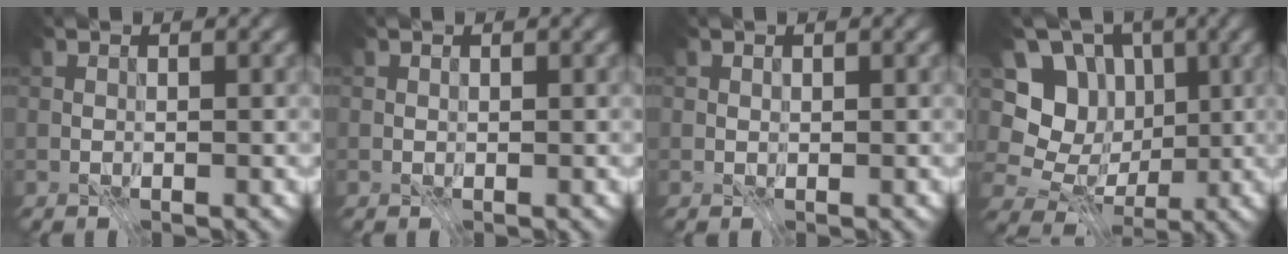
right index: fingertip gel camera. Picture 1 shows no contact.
{"total": 0.0}
{"total": 0.6, "force": [0.3, 0.5, 0.2], "torque": [-0.005, -0.002, 0.009]}
{"total": 9.4, "force": [0.6, 8.2, 4.4], "torque": [-0.095, 0.027, -0.013]}